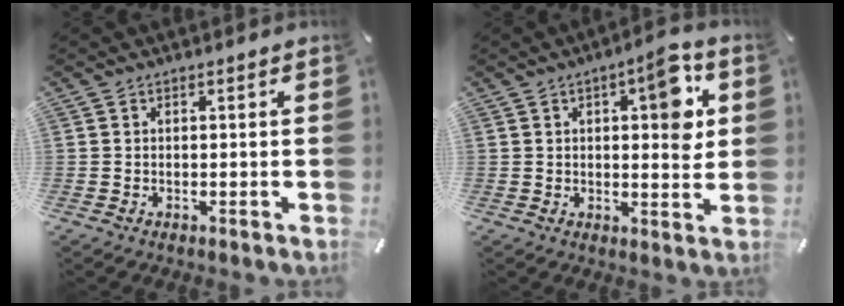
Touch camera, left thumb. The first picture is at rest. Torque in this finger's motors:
{"motor_torque": [0.23, 0.45, 0.44, 0.32, 0.10]}